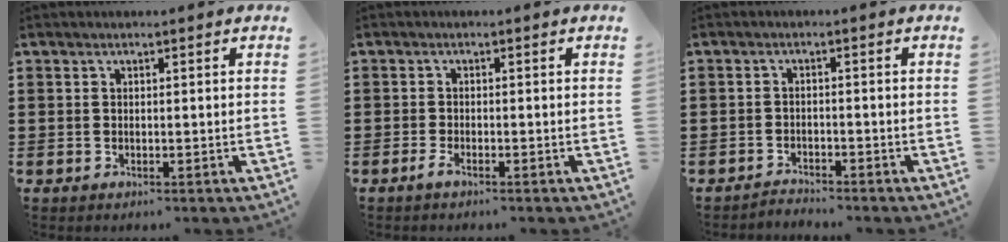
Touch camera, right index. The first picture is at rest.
{"total": 1.3, "force": [-1.0, 0.1, 0.9], "torque": [-0.023, -0.006, -0.021]}
{"total": 1.9, "force": [-1.9, 0.1, -0.1], "torque": [-0.003, 0.002, -0.041]}